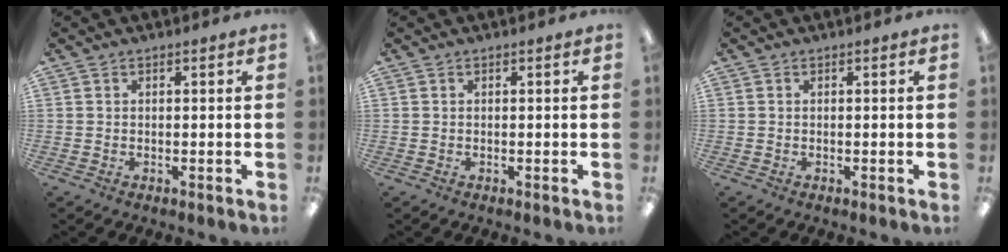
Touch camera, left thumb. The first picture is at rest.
{"total": 0.0}
{"total": 0.0}